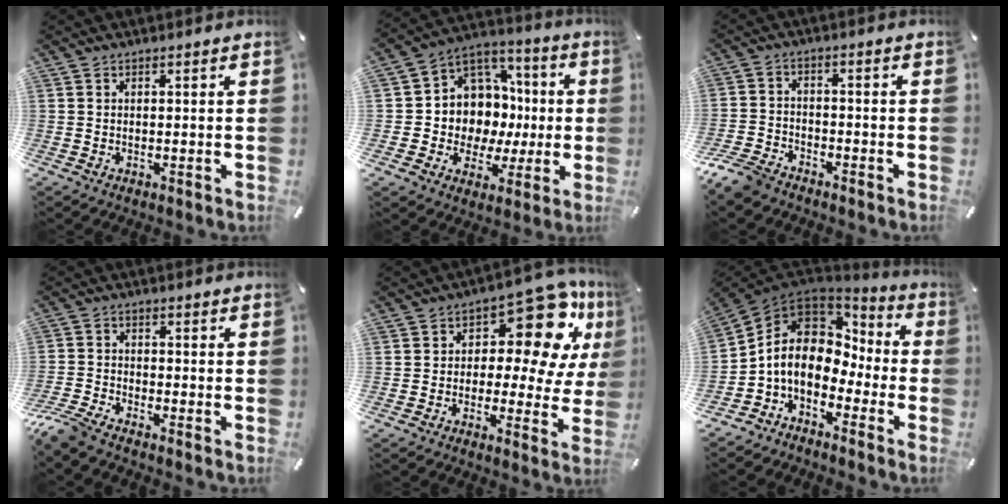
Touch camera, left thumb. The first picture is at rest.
{"total": 10.1, "force": [0.3, 10.0, 1.0], "torque": [-0.017, -0.036, 0.023]}
{"total": 7.0, "force": [-6.1, 2.7, 2.2], "torque": [-0.055, 0.024, -0.122]}
{"total": 5.7, "force": [-5.0, 1.2, 2.3], "torque": [-0.073, 0.001, -0.104]}
{"total": 15.0, "force": [7.3, 7.6, 10.7], "torque": [-0.141, -0.060, 0.122]}
{"total": 9.7, "force": [-0.6, 8.0, 5.4], "torque": [-0.126, -0.006, -0.015]}